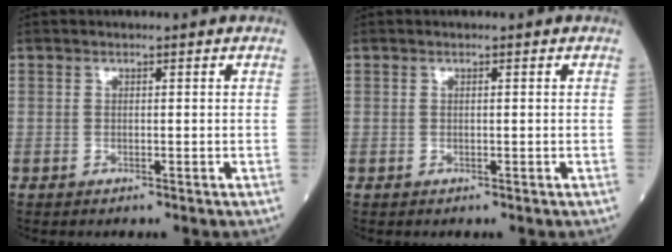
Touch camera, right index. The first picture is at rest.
{"total": 0.0}